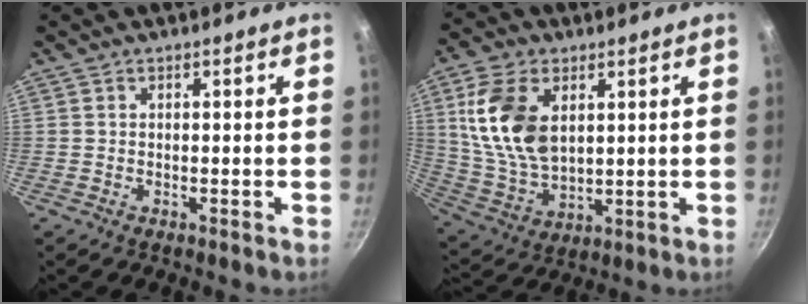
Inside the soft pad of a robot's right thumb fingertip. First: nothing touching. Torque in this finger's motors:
{"motor_torque": [-1.32, 1.86, 1.29, 0.10, 0.25]}